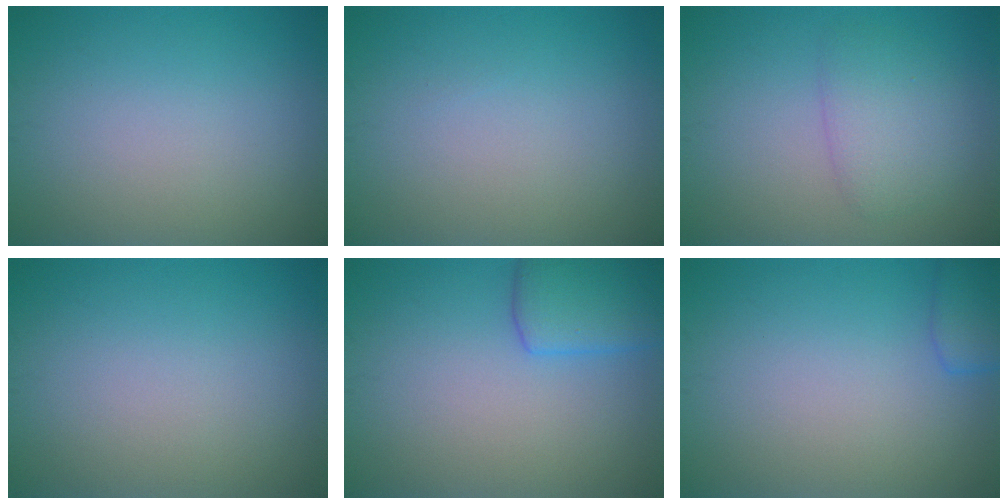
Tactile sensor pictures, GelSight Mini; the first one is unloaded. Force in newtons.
{"total": 0.0}
{"total": 2.9, "press": 2.9, "slide": 0.2}
{"total": 0.0}
{"total": 3.9, "press": 3.9, "slide": 0.3}
{"total": 2.2, "press": 2.2, "slide": 0.1}